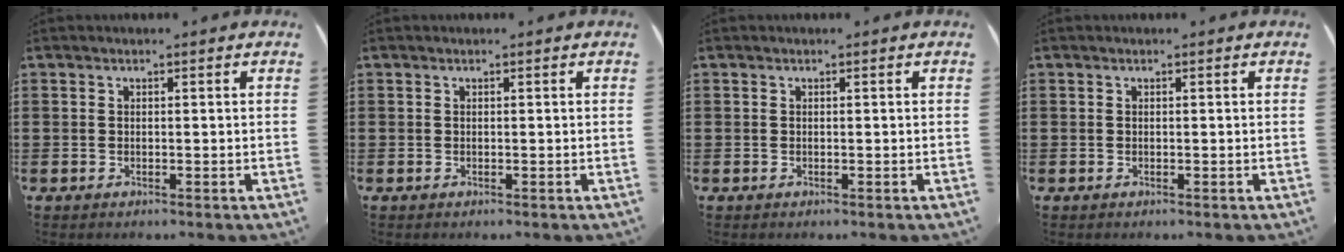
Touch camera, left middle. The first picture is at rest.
{"total": 0.0}
{"total": 0.0}
{"total": 0.0}